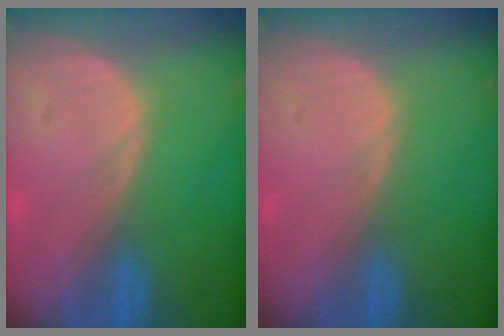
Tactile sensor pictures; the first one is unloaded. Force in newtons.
{"total": 0.0}